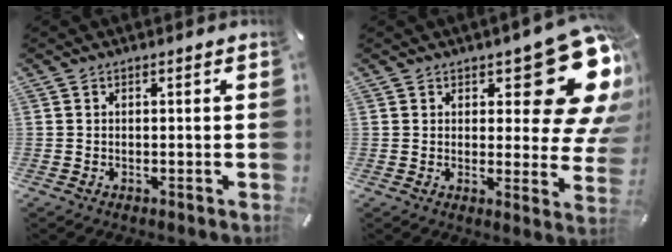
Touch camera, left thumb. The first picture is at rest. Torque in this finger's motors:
{"motor_torque": [2.48, 2.53, 0.28, -0.20, 0.07]}